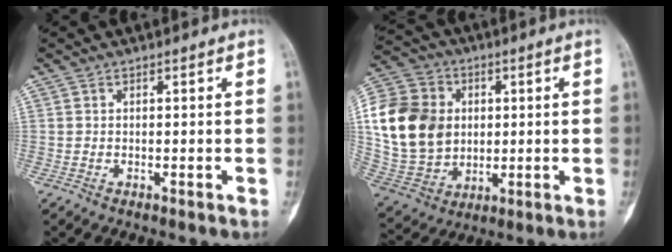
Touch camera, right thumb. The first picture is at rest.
{"total": 20.6, "force": [2.2, 16.5, 12.2], "torque": [-0.226, 0.009, 0.051]}